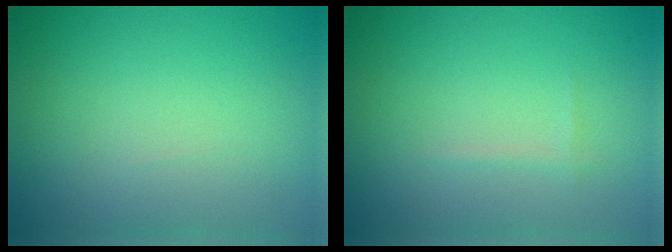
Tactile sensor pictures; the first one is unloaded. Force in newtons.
{"total": 0.5, "press": 0.5, "slide": 0.1}